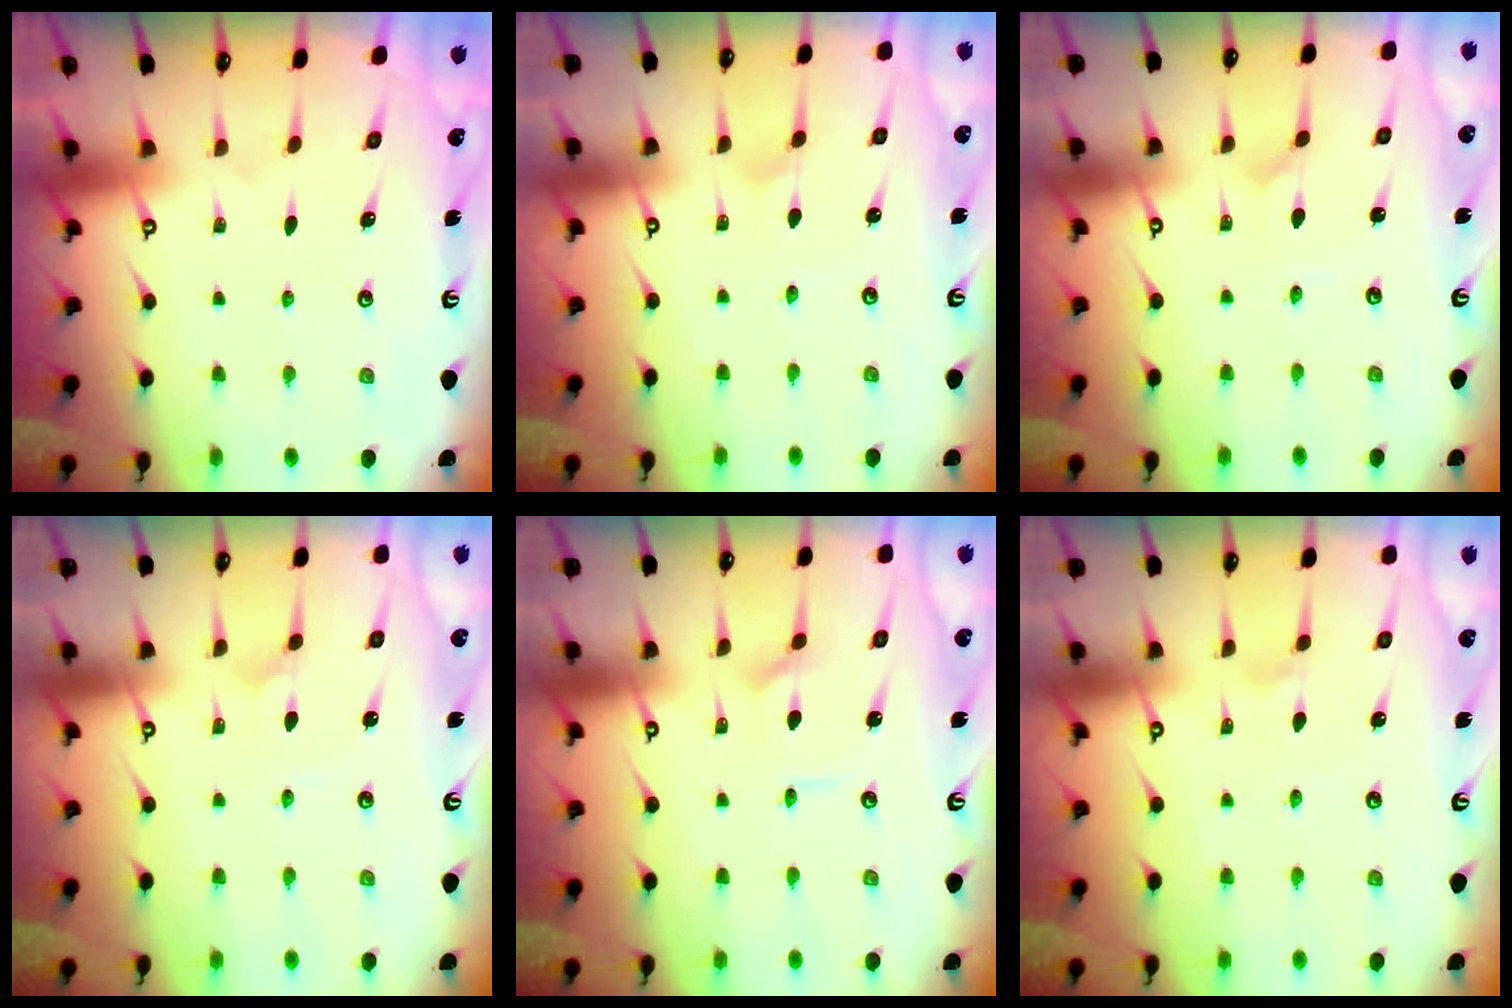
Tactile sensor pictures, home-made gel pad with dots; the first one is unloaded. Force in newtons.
{"total": 0.0}
{"total": 0.9, "press": 0.9, "slide": 0.1}
{"total": 2.3, "press": 2.3, "slide": 0.0}
{"total": 2.7, "press": 2.7, "slide": 0.4}
{"total": 1.6, "press": 1.5, "slide": 0.2}